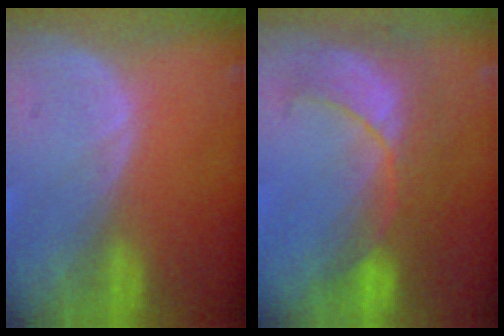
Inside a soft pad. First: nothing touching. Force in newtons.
{"total": 8.1, "press": 8.0, "slide": 0.8}